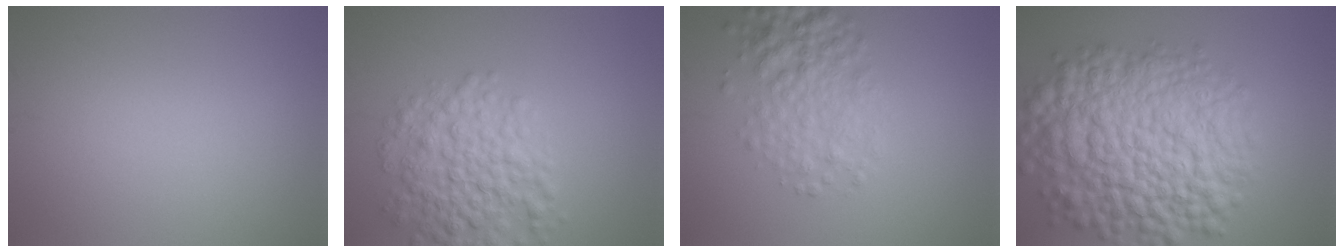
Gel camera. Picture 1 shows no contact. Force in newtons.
{"total": 6.0, "press": 6.0, "slide": 0.1}
{"total": 4.5, "press": 4.5, "slide": 0.1}
{"total": 13.4, "press": 13.4, "slide": 0.5}